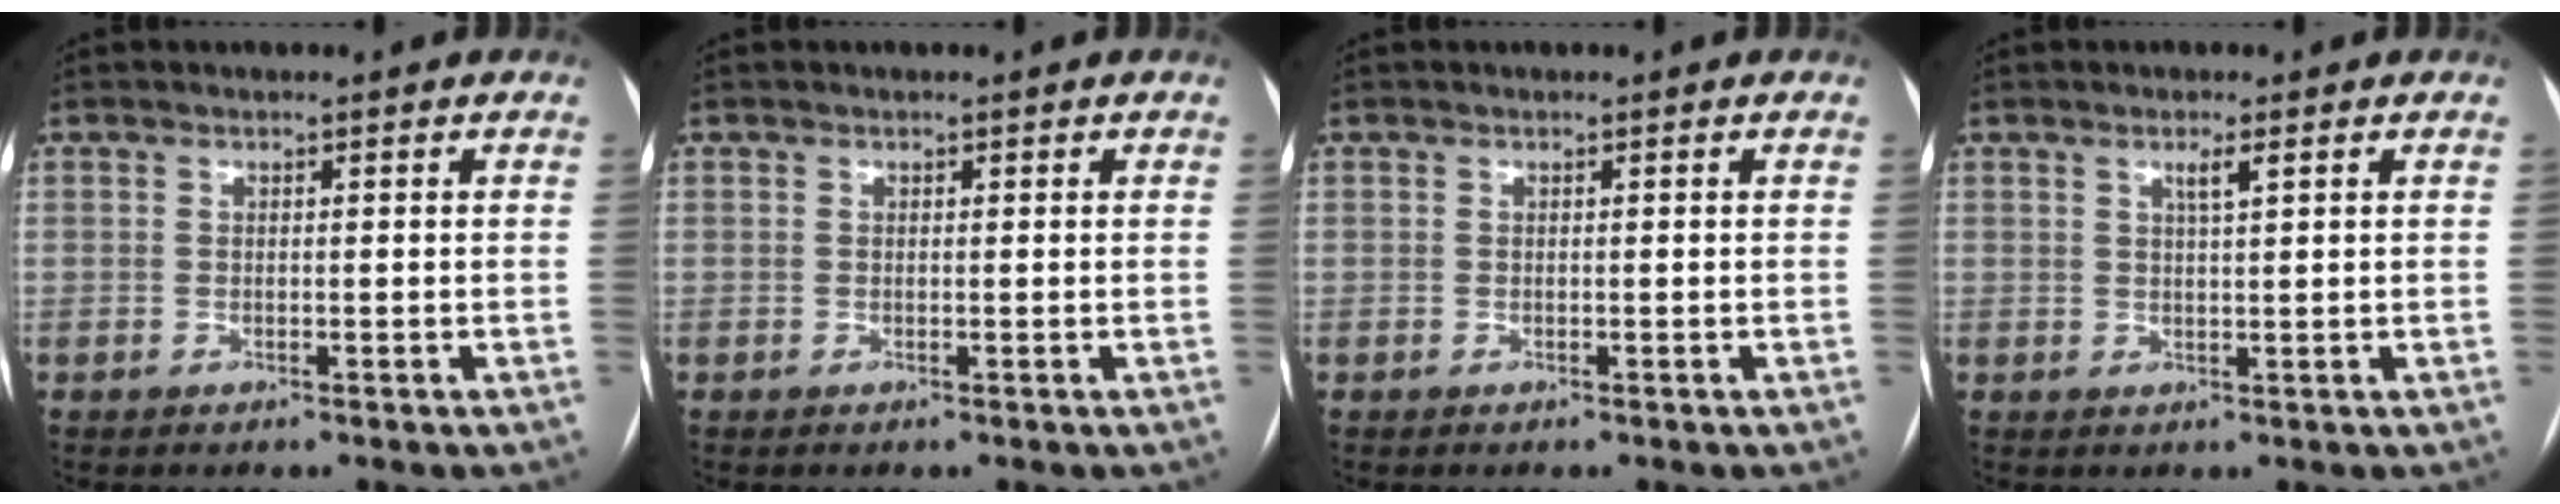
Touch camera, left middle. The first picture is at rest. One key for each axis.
{"total": 0.0}
{"total": 0.0}
{"total": 1.8, "fx": 0.9, "fy": -0.1, "fz": 1.6, "tx": -0.032, "ty": 0.000, "tz": 0.017}